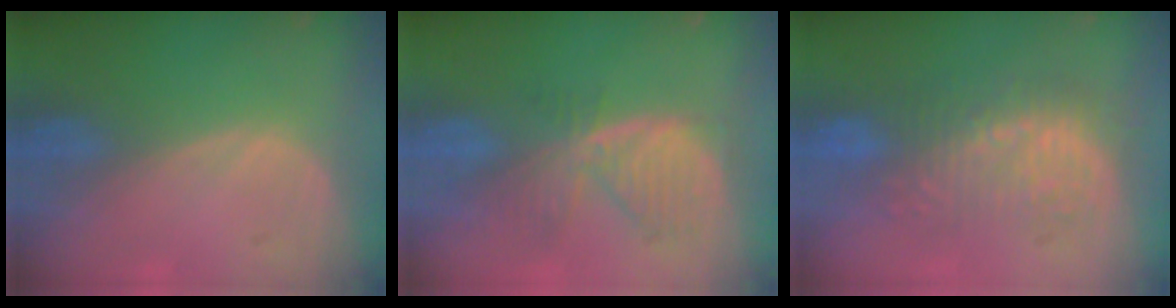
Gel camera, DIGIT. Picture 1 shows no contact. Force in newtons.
{"total": 7.2, "press": 6.5, "slide": 3.1}
{"total": 8.8, "press": 8.6, "slide": 1.7}